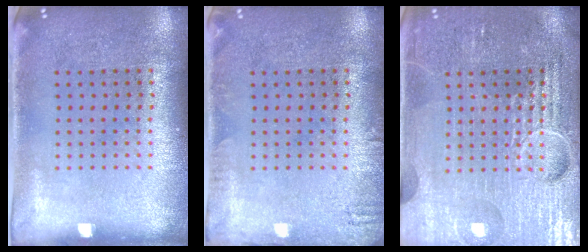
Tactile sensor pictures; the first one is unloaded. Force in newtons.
{"total": 1.4, "press": 1.3, "slide": 0.2}
{"total": 7.2, "press": 7.2, "slide": 0.8}